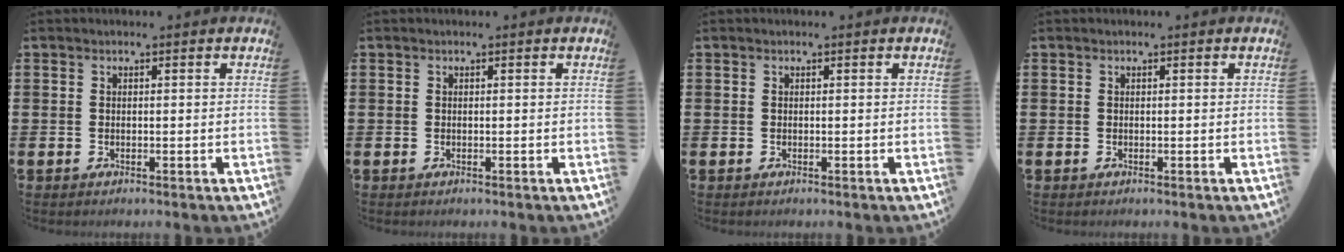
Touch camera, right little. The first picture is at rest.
{"total": 0.0}
{"total": 0.0}
{"total": 0.0}